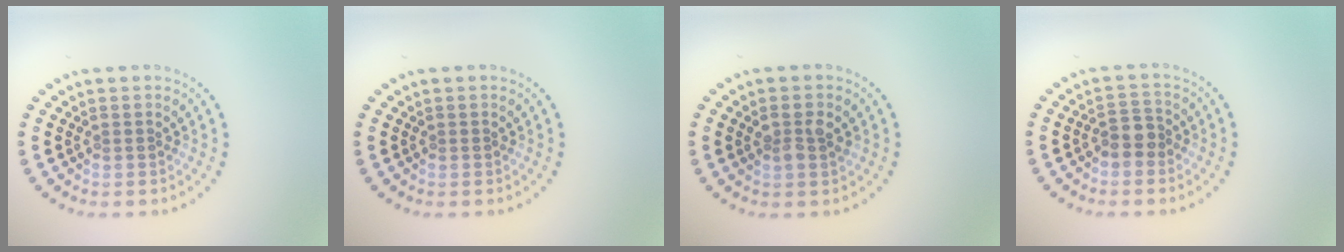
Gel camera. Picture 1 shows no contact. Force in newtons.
{"total": 0.0}
{"total": 1.7, "press": 1.7, "slide": 0.3}
{"total": 1.9, "press": 1.8, "slide": 0.7}